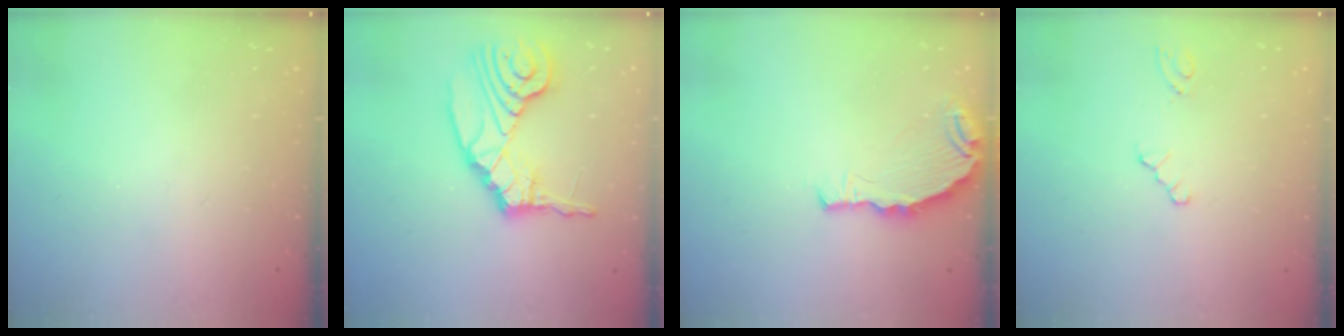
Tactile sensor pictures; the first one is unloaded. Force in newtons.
{"total": 15.0, "press": 14.8, "slide": 2.3}
{"total": 7.2, "press": 5.7, "slide": 4.4}
{"total": 1.3, "press": 1.2, "slide": 0.2}